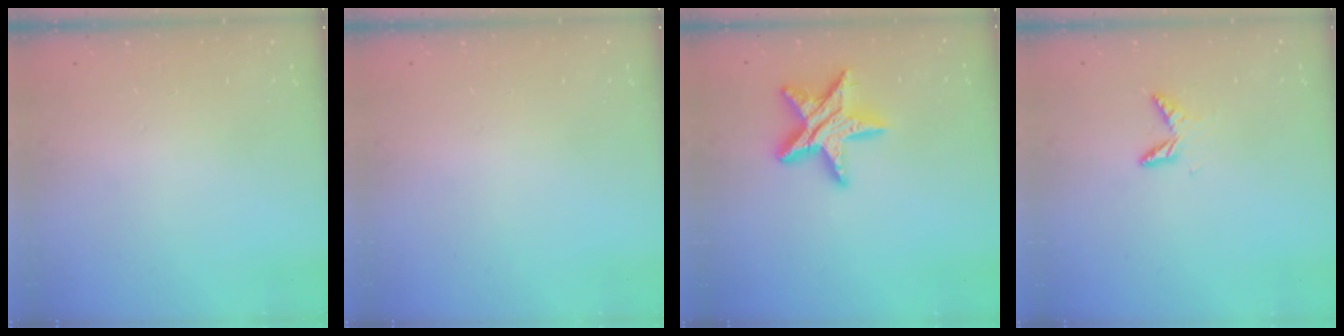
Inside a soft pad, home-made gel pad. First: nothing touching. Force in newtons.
{"total": 0.0}
{"total": 14.2, "press": 14.2, "slide": 1.0}
{"total": 5.4, "press": 5.3, "slide": 0.5}